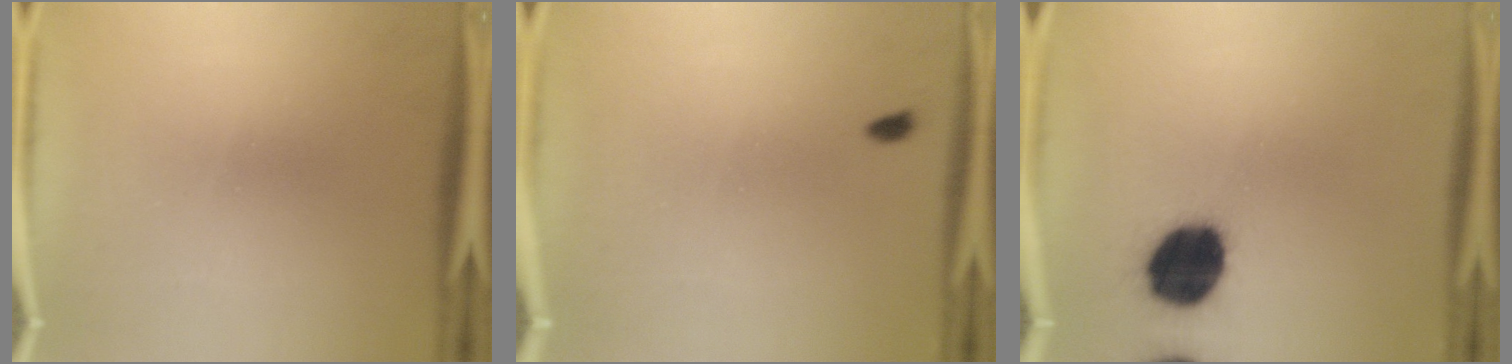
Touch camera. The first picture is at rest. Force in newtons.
{"total": 0.7}
{"total": 16.8}